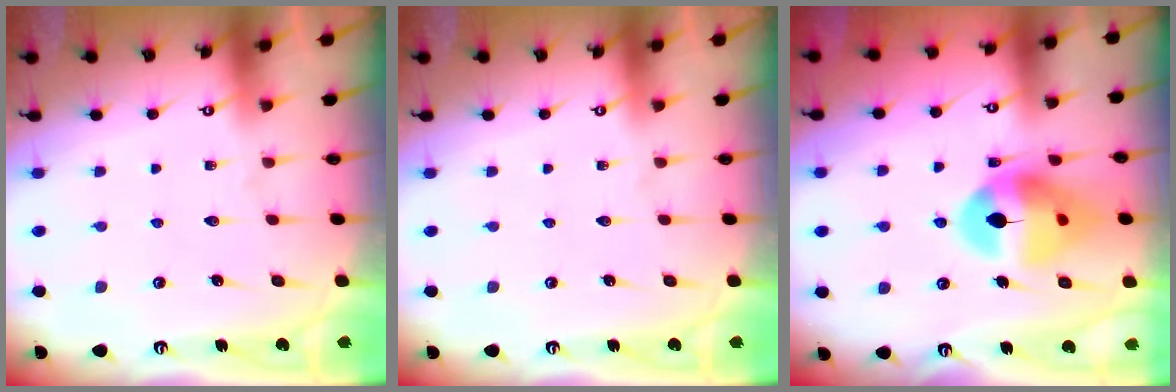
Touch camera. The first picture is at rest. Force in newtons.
{"total": 0.0}
{"total": 14.7, "press": 14.6, "slide": 1.6}